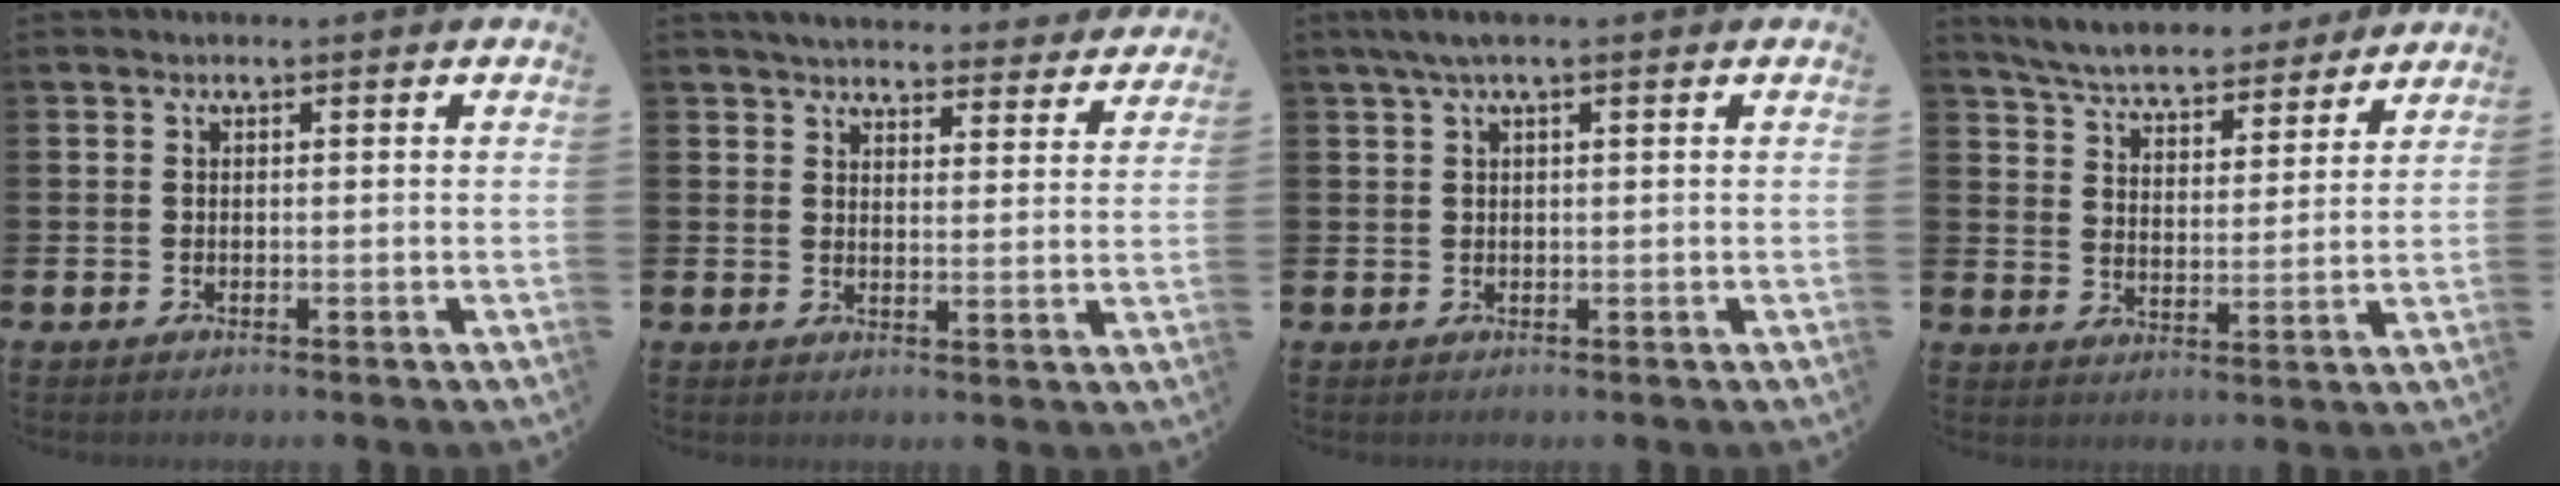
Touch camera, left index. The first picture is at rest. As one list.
[{"total": 4.7, "force": [4.6, 0.8, 0.7], "torque": [-0.024, -0.033, 0.081]}, {"total": 2.2, "force": [1.3, 0.3, 1.8], "torque": [-0.041, 0.006, 0.024]}, {"total": 6.1, "force": [5.9, 1.2, 1.2], "torque": [-0.047, -0.042, 0.100]}]